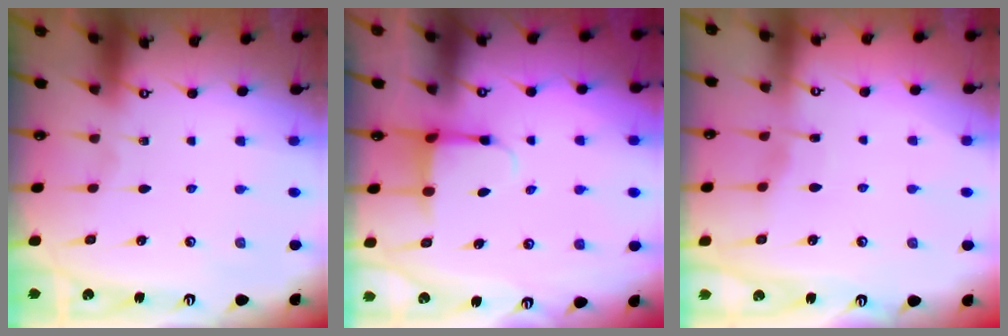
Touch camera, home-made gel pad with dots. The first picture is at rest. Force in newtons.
{"total": 3.8, "press": 3.6, "slide": 1.3}
{"total": 3.6, "press": 3.6, "slide": 0.4}